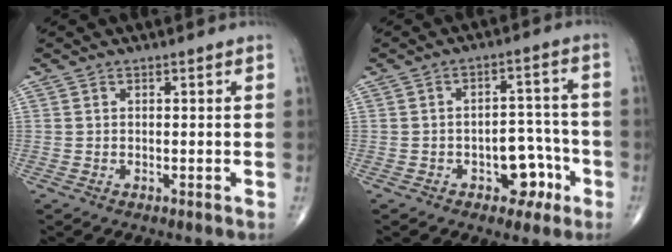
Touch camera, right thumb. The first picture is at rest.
{"total": 7.7, "force": [-3.4, 4.8, 4.9], "torque": [-0.031, 0.040, -0.045]}